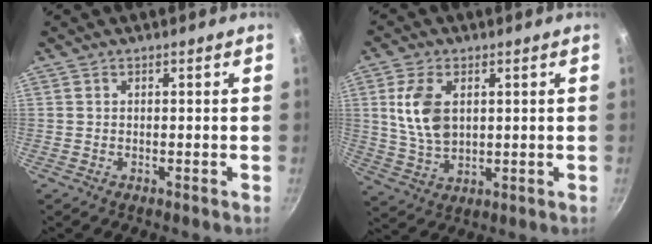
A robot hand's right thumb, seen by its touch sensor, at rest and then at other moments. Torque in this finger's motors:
{"motor_torque": [-0.18, 0.50, 0.79, 0.50, 0.15]}